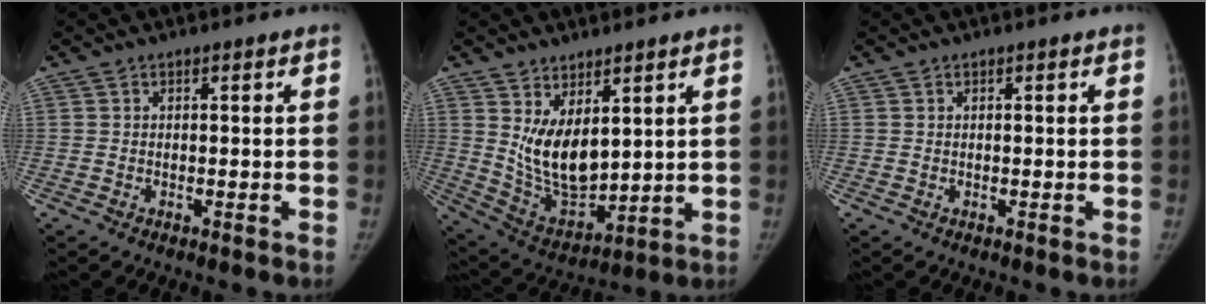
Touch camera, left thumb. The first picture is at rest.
{"total": 11.5, "force": [3.8, 6.1, 8.9], "torque": [-0.133, -0.042, 0.096]}
{"total": 0.0}